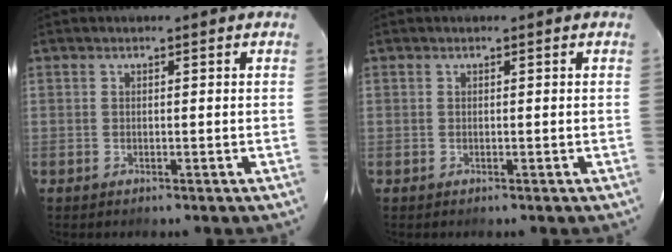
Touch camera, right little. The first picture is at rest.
{"total": 0.0}